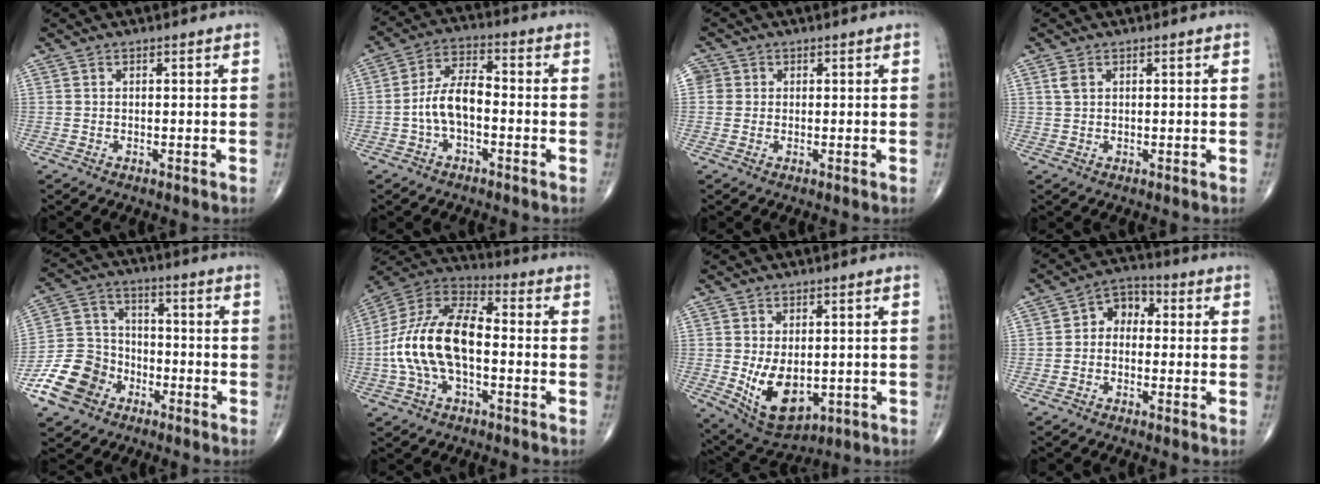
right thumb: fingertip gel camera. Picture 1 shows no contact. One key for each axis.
{"total": 7.8, "fx": -1.8, "fy": 3.9, "fz": 6.5, "tx": -0.122, "ty": 0.033, "tz": -0.042}
{"total": 2.8, "fx": 0.4, "fy": 2.7, "fz": 0.5, "tx": 0.008, "ty": 0.007, "tz": 0.005}
{"total": 1.5, "fx": 0.7, "fy": 0.9, "fz": 1.0, "tx": -0.024, "ty": 0.006, "tz": 0.018}
{"total": 11.9, "fx": -6.4, "fy": 9.0, "fz": 4.4, "tx": -0.064, "ty": 0.051, "tz": -0.126}
{"total": 16.9, "fx": -2.1, "fy": 8.7, "fz": 14.3, "tx": -0.284, "ty": 0.043, "tz": -0.047}
{"total": 10.5, "fx": -1.3, "fy": 6.2, "fz": 8.3, "tx": -0.126, "ty": -0.015, "tz": 0.000}
{"total": 5.6, "fx": -0.1, "fy": 4.2, "fz": 3.7, "tx": -0.031, "ty": 0.023, "tz": -0.019}